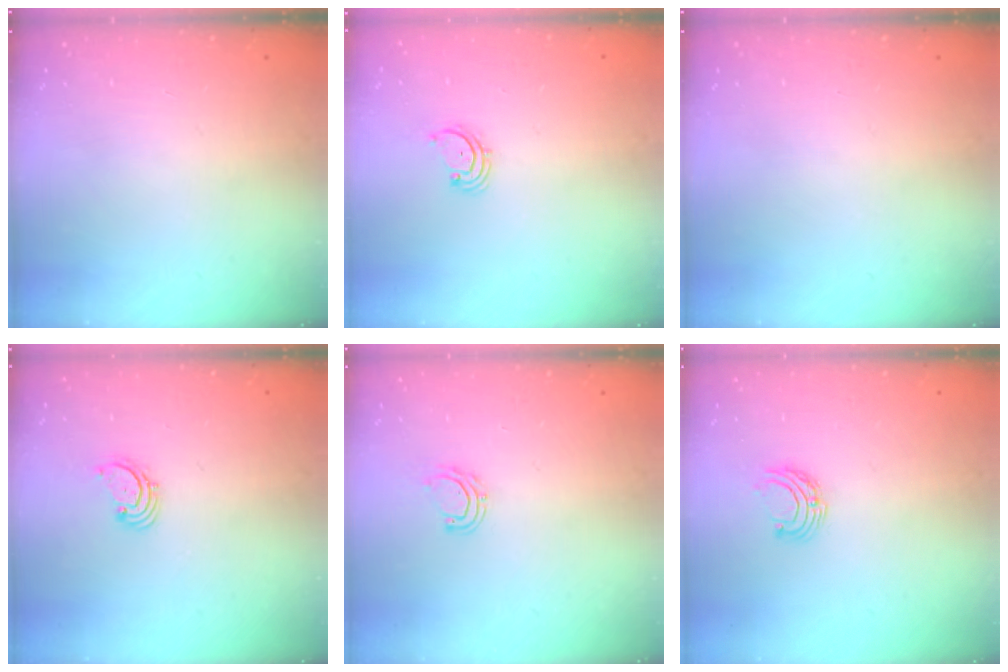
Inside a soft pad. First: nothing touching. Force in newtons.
{"total": 1.7, "press": 1.6, "slide": 0.2}
{"total": 0.0}
{"total": 1.7, "press": 1.7, "slide": 0.2}
{"total": 5.3, "press": 5.2, "slide": 1.0}
{"total": 5.2, "press": 5.2, "slide": 0.5}